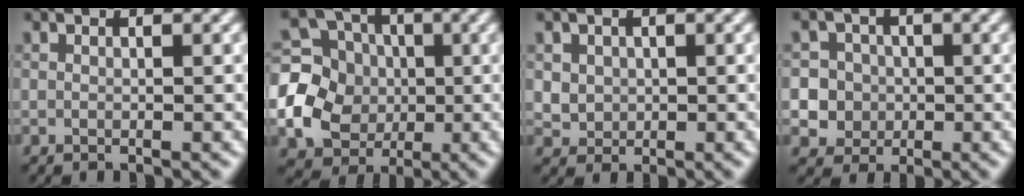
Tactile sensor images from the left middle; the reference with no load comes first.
{"total": 7.6, "force": [-0.6, 6.8, 3.3], "torque": [-0.062, -0.008, -0.028]}
{"total": 2.1, "force": [0.5, 1.9, 0.7], "torque": [-0.020, -0.004, 0.025]}
{"total": 7.2, "force": [0.0, 7.0, 1.8], "torque": [-0.034, 0.022, -0.011]}